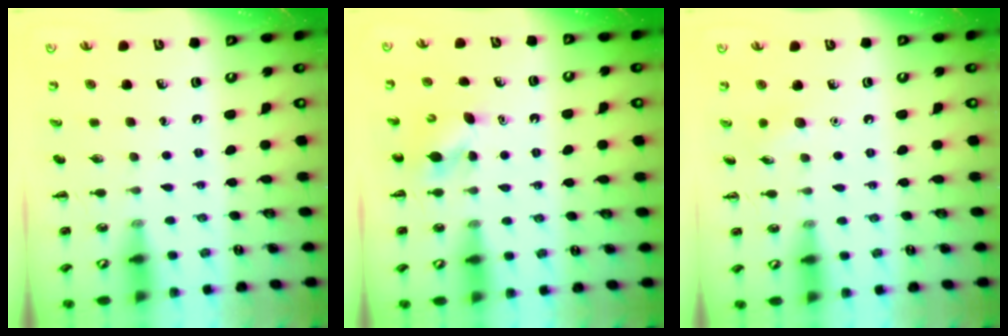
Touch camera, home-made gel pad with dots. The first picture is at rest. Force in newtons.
{"total": 5.0, "press": 4.8, "slide": 1.4}
{"total": 5.0, "press": 4.9, "slide": 1.4}